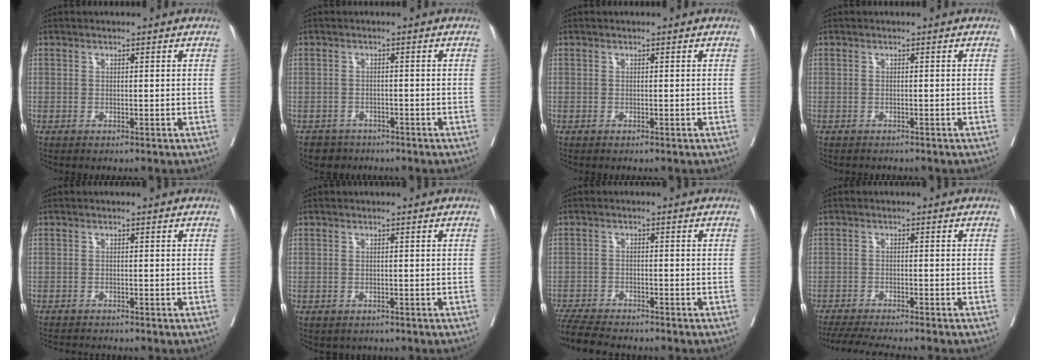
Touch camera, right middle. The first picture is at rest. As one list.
[{"total": 3.0, "force": [-2.3, 1.9, -0.2], "torque": [-0.004, 0.004, -0.037]}, {"total": 0.0}, {"total": 1.8, "force": [-1.6, 0.4, 0.5], "torque": [-0.011, -0.004, -0.022]}, {"total": 3.5, "force": [-3.4, 0.1, 0.9], "torque": [-0.007, -0.010, -0.053]}, {"total": 1.1, "force": [-0.8, 0.7, 0.2], "torque": [-0.006, 0.000, -0.009]}, {"total": 8.1, "force": [-7.5, 0.9, 3.0], "torque": [-0.051, -0.020, -0.123]}, {"total": 10.2, "force": [-9.2, 0.3, 4.6], "torque": [-0.063, -0.017, -0.136]}]